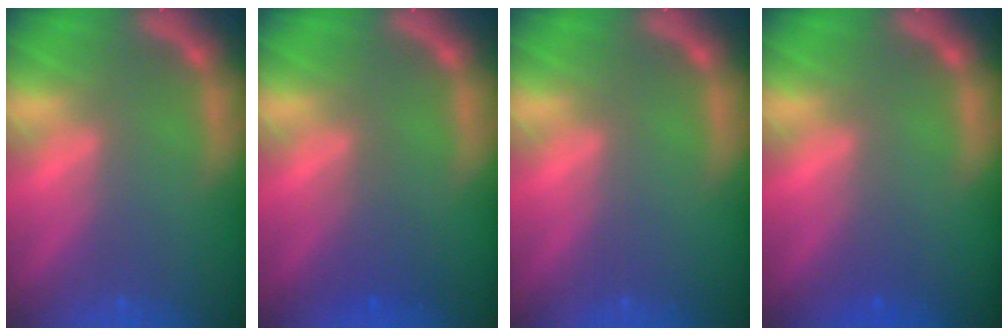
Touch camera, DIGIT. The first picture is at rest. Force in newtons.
{"total": 2.0}
{"total": 0.0}
{"total": 0.9}